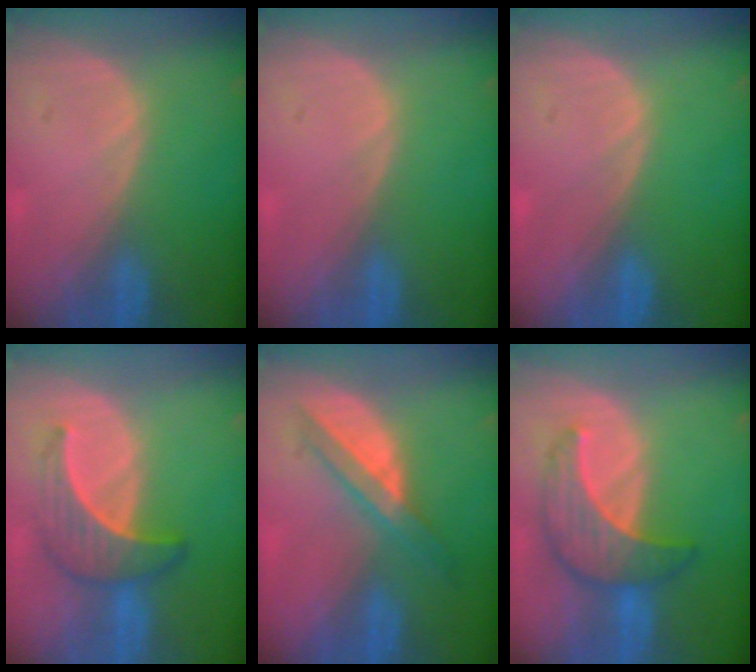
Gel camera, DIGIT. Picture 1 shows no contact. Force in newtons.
{"total": 0.0}
{"total": 0.0}
{"total": 6.6, "press": 6.2, "slide": 2.3}
{"total": 5.9, "press": 5.3, "slide": 2.5}
{"total": 7.3, "press": 7.3, "slide": 0.2}